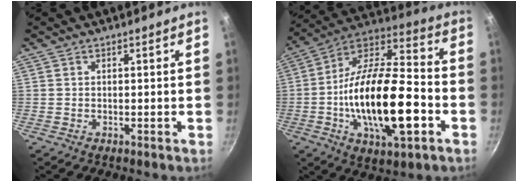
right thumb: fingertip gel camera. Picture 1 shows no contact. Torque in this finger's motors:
{"motor_torque": [0.26, 1.70, 2.18, -0.59, 0.26]}